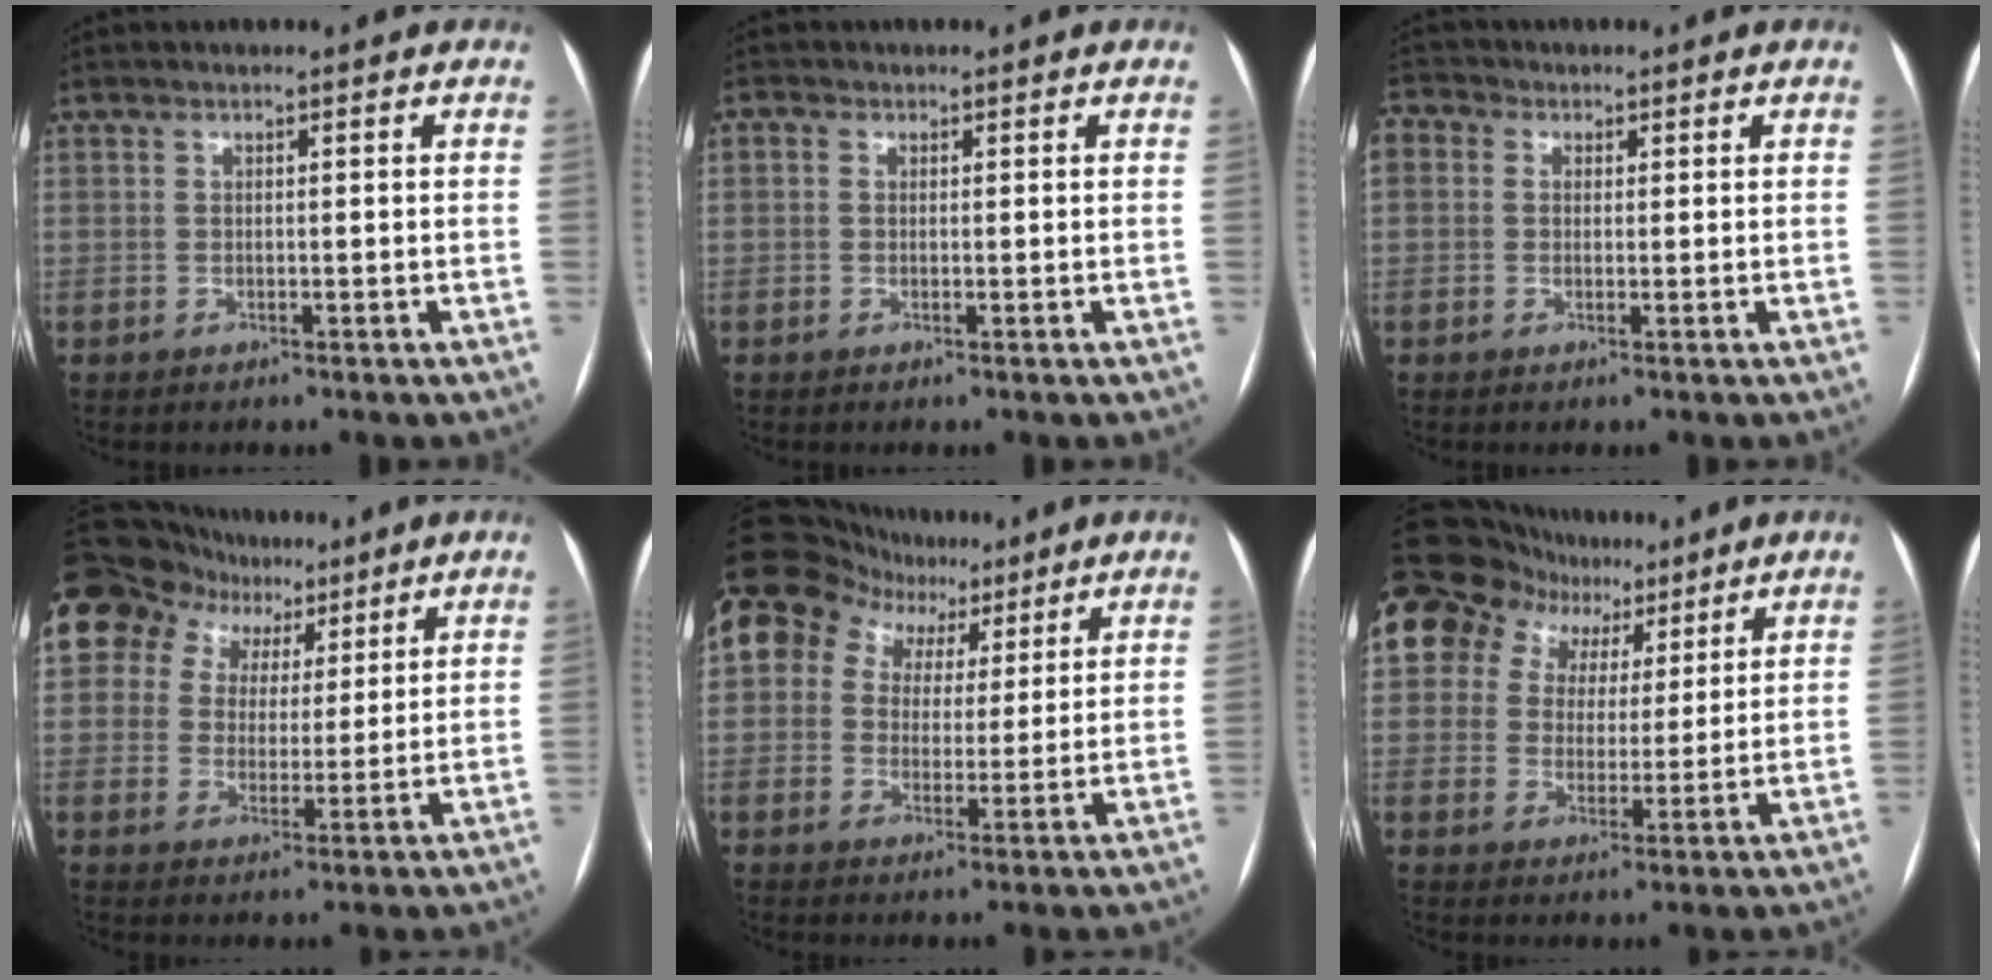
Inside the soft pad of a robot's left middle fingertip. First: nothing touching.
{"total": 0.8, "force": [0.2, 0.7, 0.3], "torque": [-0.007, 0.003, 0.000]}
{"total": 5.3, "force": [1.7, 4.3, 2.6], "torque": [-0.069, 0.032, 0.032]}
{"total": 18.3, "force": [10.4, 13.5, 6.7], "torque": [-0.170, 0.078, 0.180]}
{"total": 14.2, "force": [7.6, 10.6, 5.6], "torque": [-0.102, 0.066, 0.125]}
{"total": 15.0, "force": [9.2, 10.6, 5.2], "torque": [-0.103, 0.058, 0.148]}